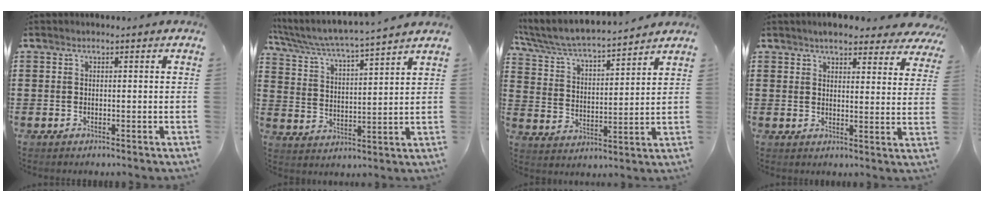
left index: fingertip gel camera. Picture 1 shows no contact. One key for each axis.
{"total": 4.3, "fx": 4.0, "fy": -0.7, "fz": 1.5, "tx": -0.052, "ty": -0.037, "tz": 0.059}
{"total": 5.2, "fx": 4.9, "fy": 0.1, "fz": 2.0, "tx": -0.061, "ty": -0.036, "tz": 0.076}
{"total": 4.9, "fx": 4.6, "fy": 0.6, "fz": 1.7, "tx": -0.041, "ty": -0.014, "tz": 0.082}